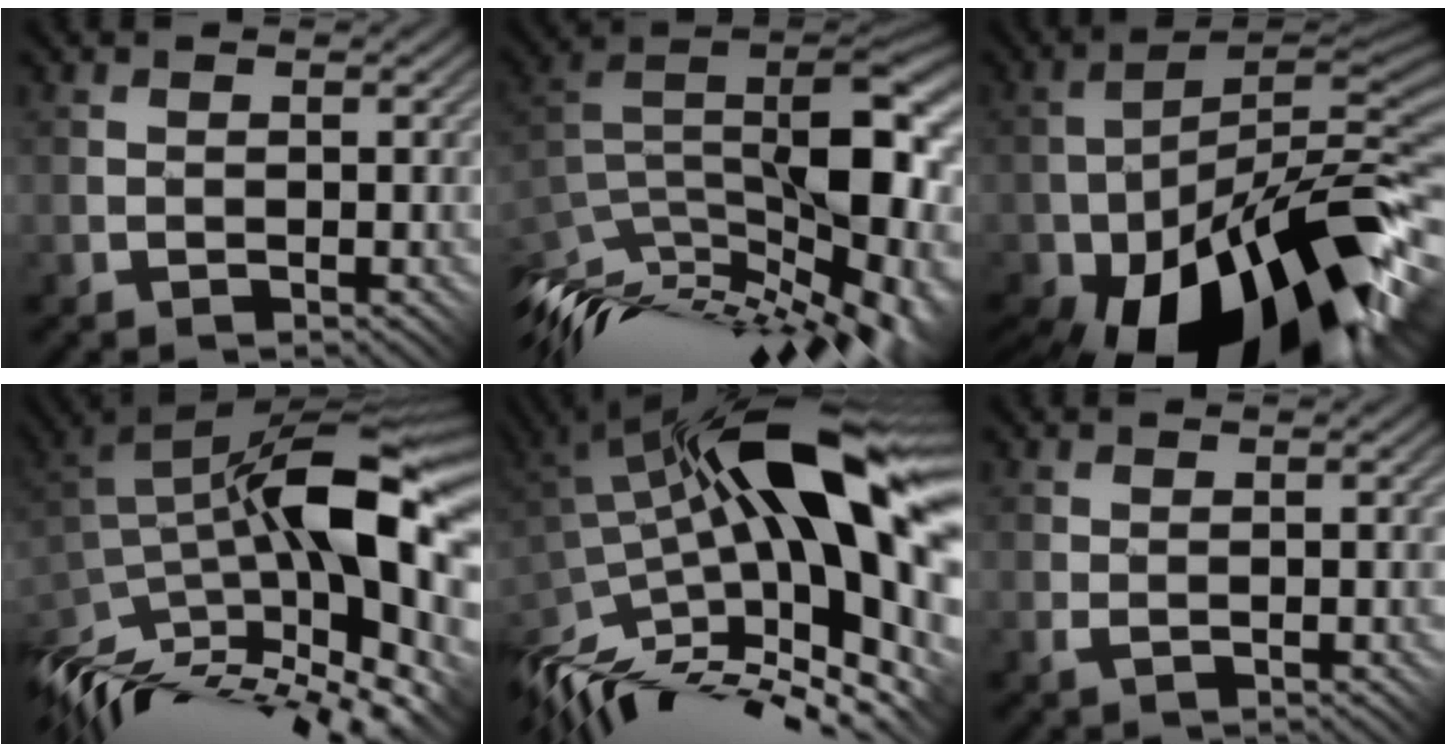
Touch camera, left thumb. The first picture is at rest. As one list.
[{"total": 14.9, "force": [-6.1, 6.2, 12.1], "torque": [-0.215, -0.002, -0.106]}, {"total": 19.2, "force": [-10.5, 8.1, 14.0], "torque": [-0.226, -0.029, -0.156]}, {"total": 16.3, "force": [-4.7, 5.9, 14.5], "torque": [-0.257, 0.003, -0.090]}, {"total": 16.7, "force": [-2.2, 5.0, 15.8], "torque": [-0.281, -0.003, -0.046]}, {"total": 0.6, "force": [-0.1, 0.1, 0.6], "torque": [-0.012, 0.000, -0.002]}]